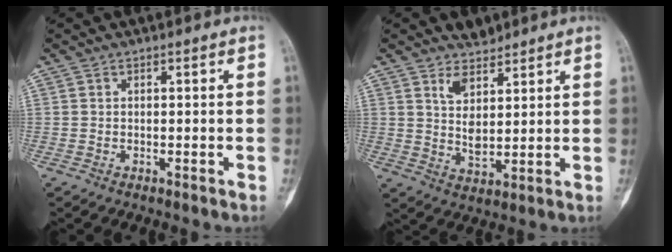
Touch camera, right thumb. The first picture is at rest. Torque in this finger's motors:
{"motor_torque": [-0.08, 0.26, 0.01, 0.07, 0.17]}